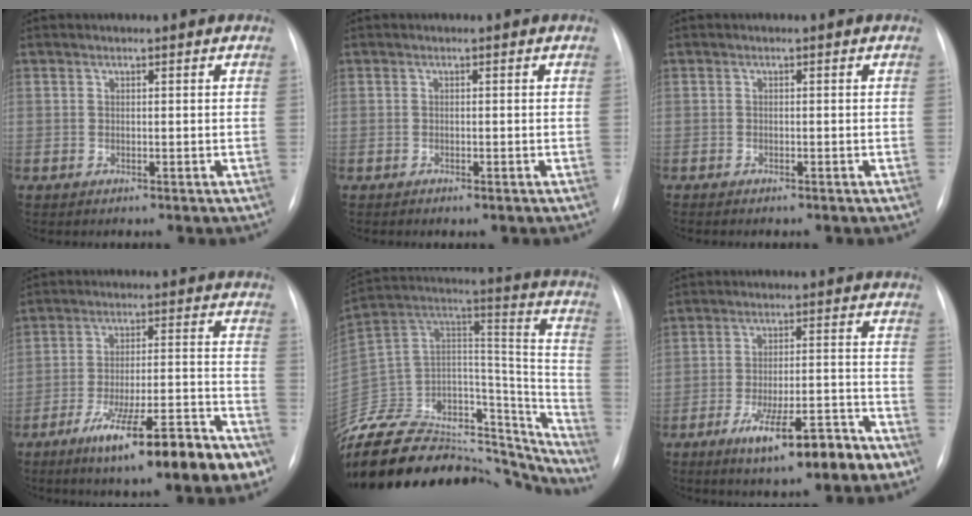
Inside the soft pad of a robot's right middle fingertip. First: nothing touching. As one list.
[{"total": 0.6, "force": [-0.4, 0.0, 0.4], "torque": [-0.009, -0.002, -0.004]}, {"total": 1.5, "force": [-1.3, 0.2, 0.8], "torque": [-0.014, -0.003, -0.013]}, {"total": 16.4, "force": [-10.4, 1.8, 12.6], "torque": [-0.170, -0.002, -0.160]}, {"total": 44.1, "force": [-36.9, 15.3, 18.7], "torque": [-0.330, -0.032, -0.533]}, {"total": 11.3, "force": [-7.0, 2.2, 8.6], "torque": [-0.137, 0.004, -0.103]}]